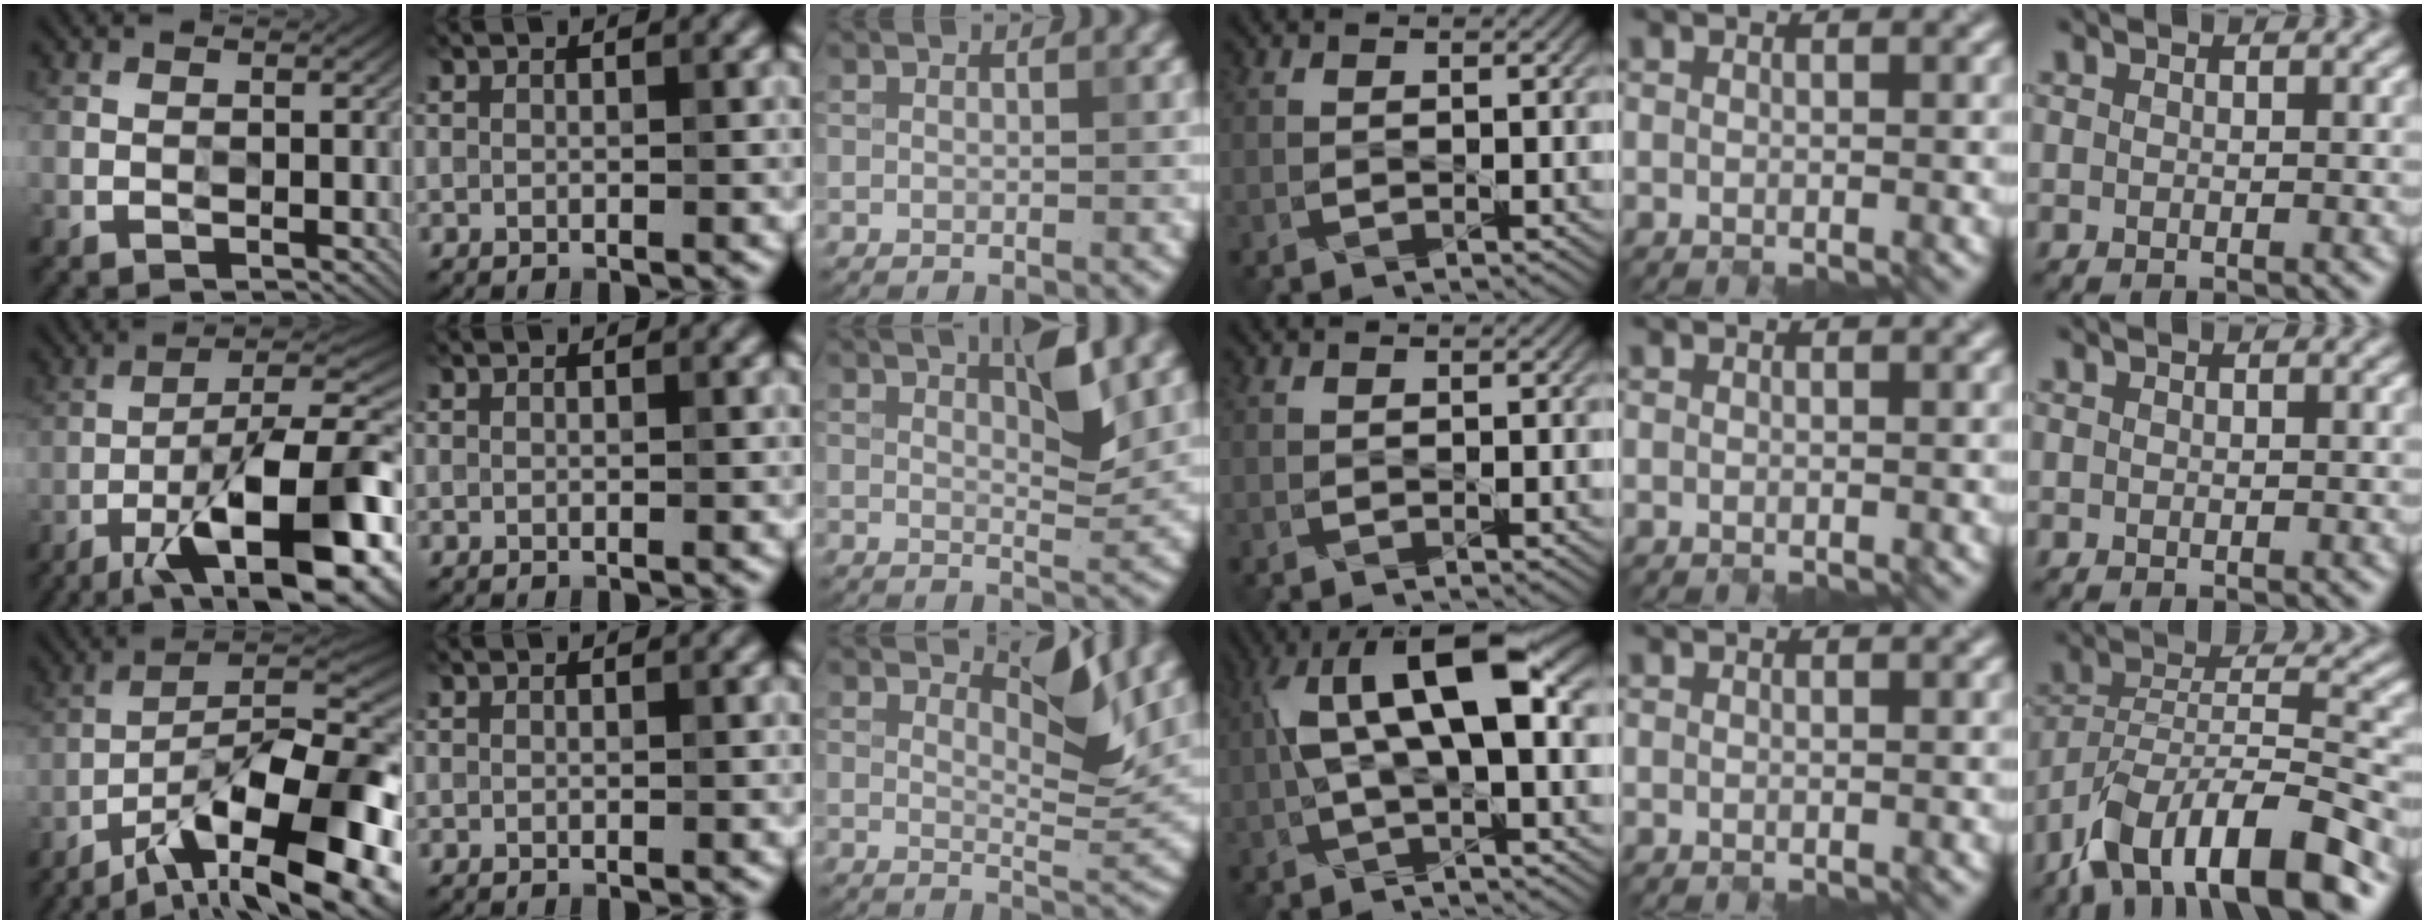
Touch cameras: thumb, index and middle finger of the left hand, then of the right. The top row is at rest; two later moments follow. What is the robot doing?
{"motion": "open", "object": "hinged tin"}